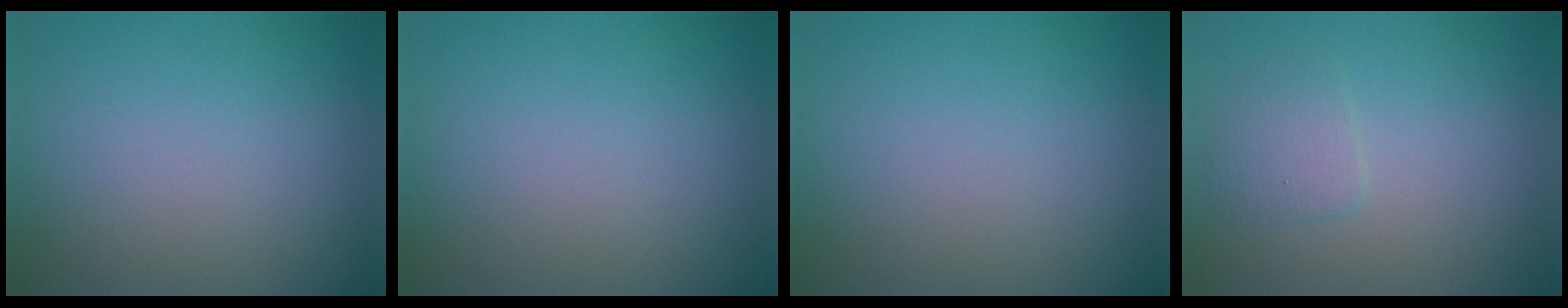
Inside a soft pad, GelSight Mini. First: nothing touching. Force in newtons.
{"total": 0.0}
{"total": 0.0}
{"total": 1.6, "press": 1.6, "slide": 0.1}